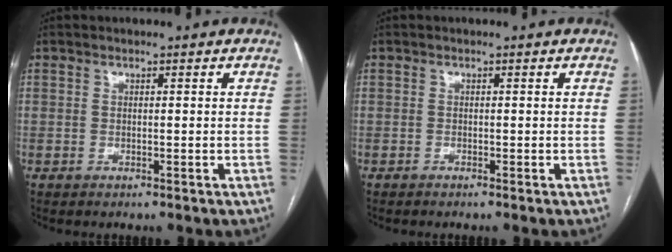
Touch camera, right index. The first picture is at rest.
{"total": 0.0}